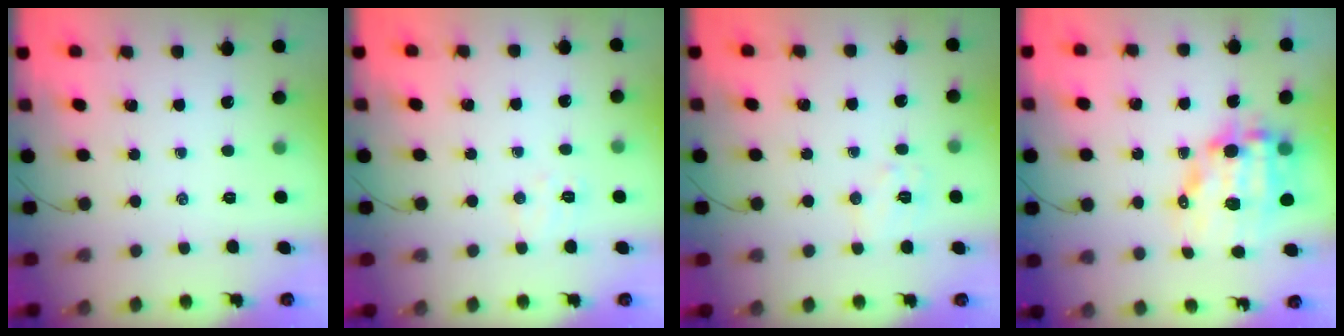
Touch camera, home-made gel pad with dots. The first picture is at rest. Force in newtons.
{"total": 4.8, "press": 4.8, "slide": 0.8}
{"total": 7.3, "press": 7.2, "slide": 0.9}
{"total": 12.1, "press": 11.7, "slide": 2.9}